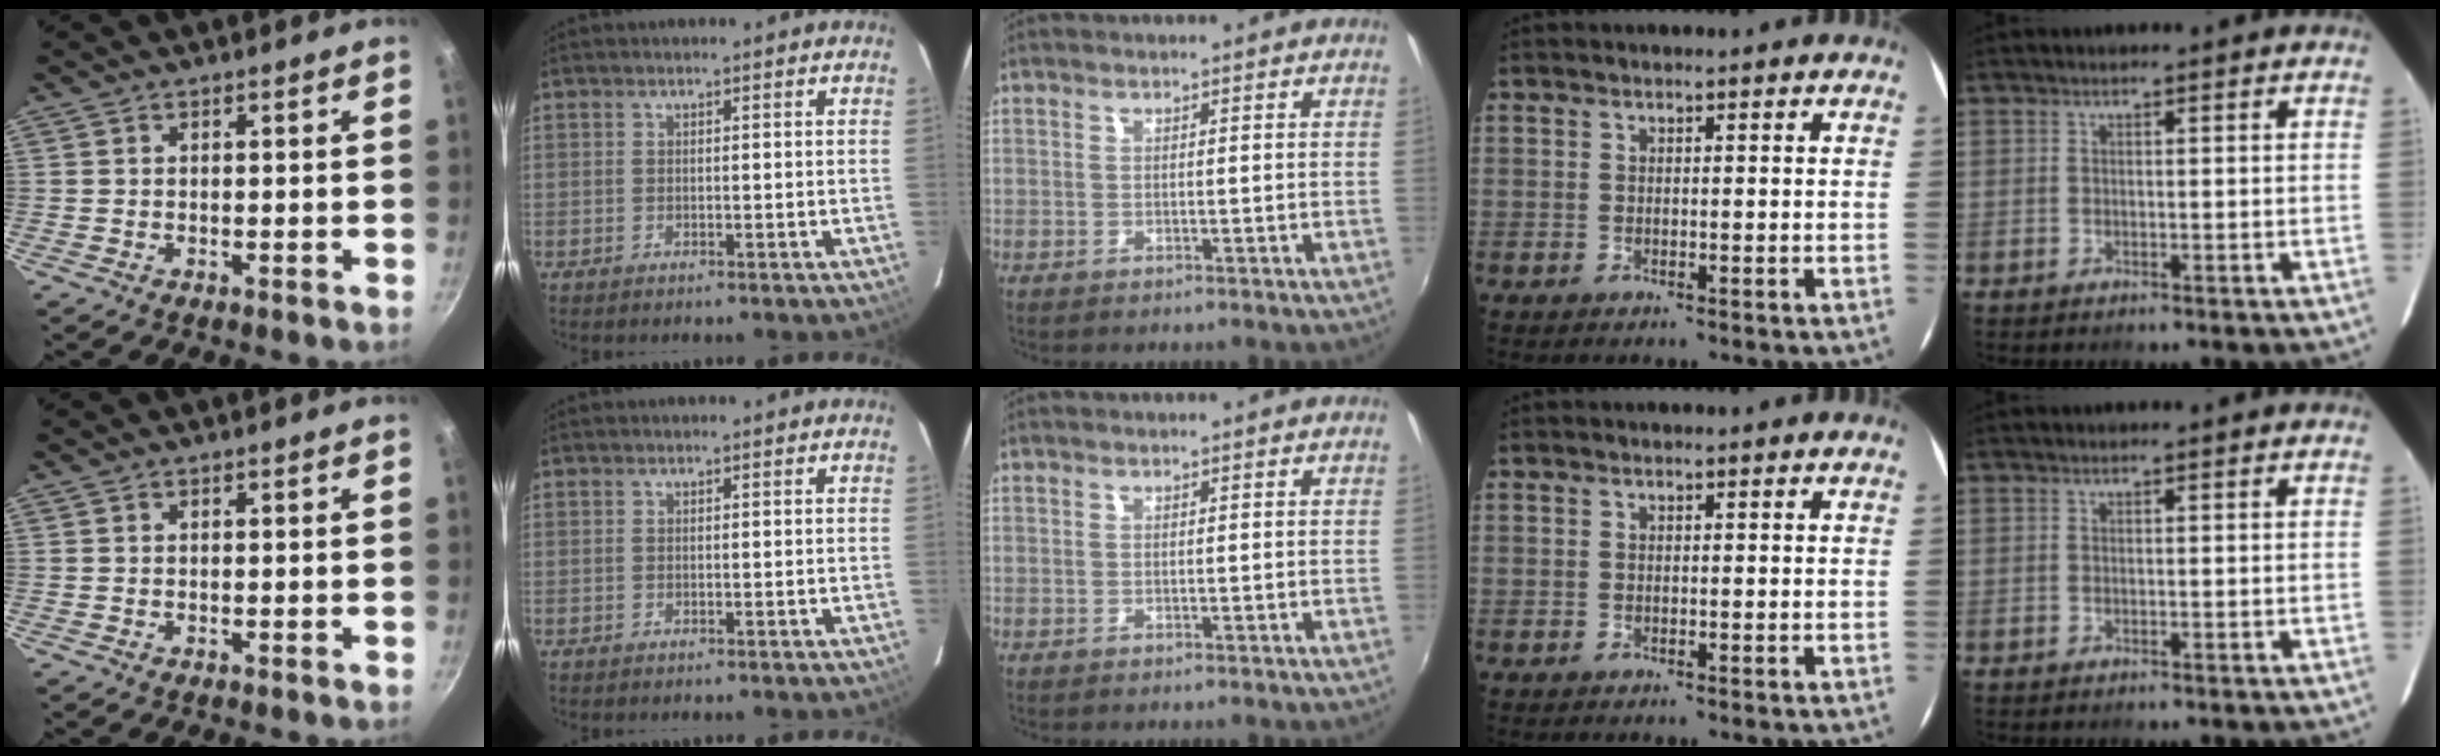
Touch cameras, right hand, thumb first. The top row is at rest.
{}